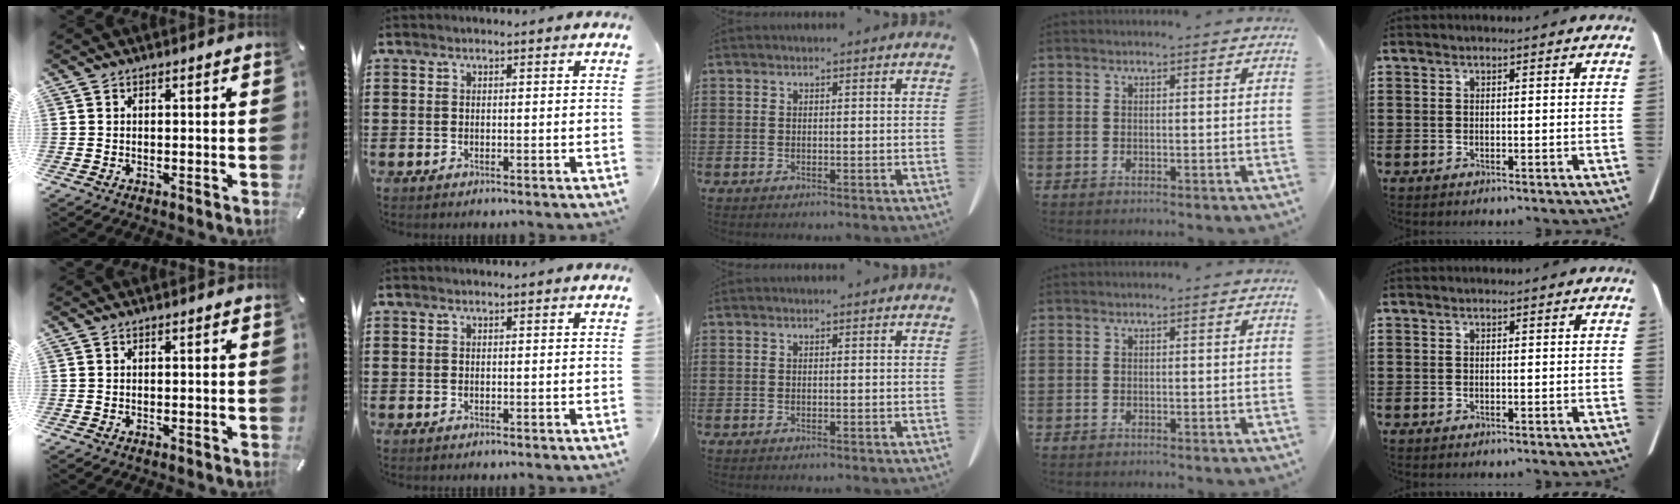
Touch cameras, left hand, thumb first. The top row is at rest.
{}